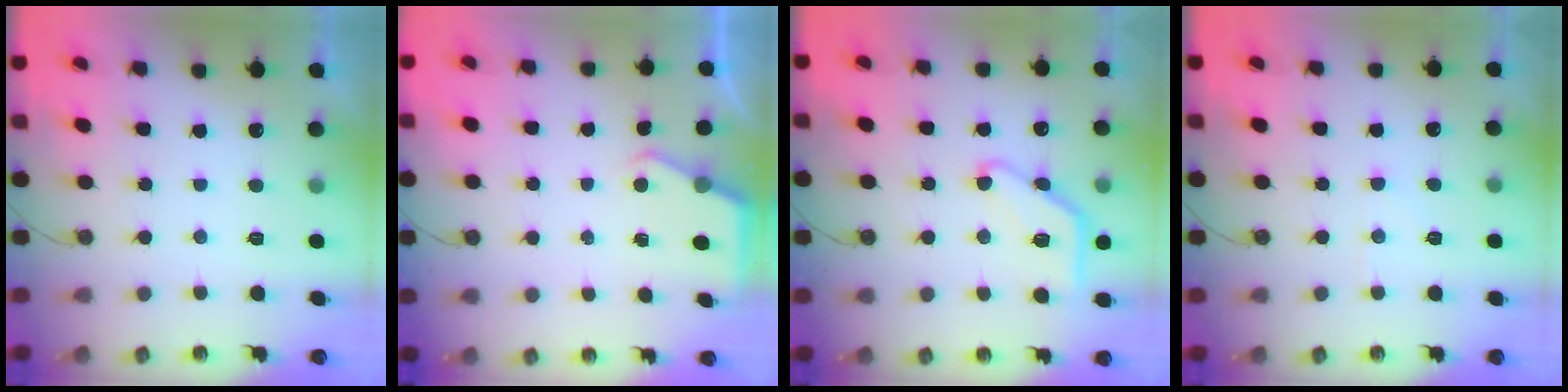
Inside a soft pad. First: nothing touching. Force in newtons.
{"total": 3.2, "press": 3.2, "slide": 0.5}
{"total": 12.2, "press": 12.1, "slide": 0.7}
{"total": 3.4, "press": 3.4, "slide": 0.6}